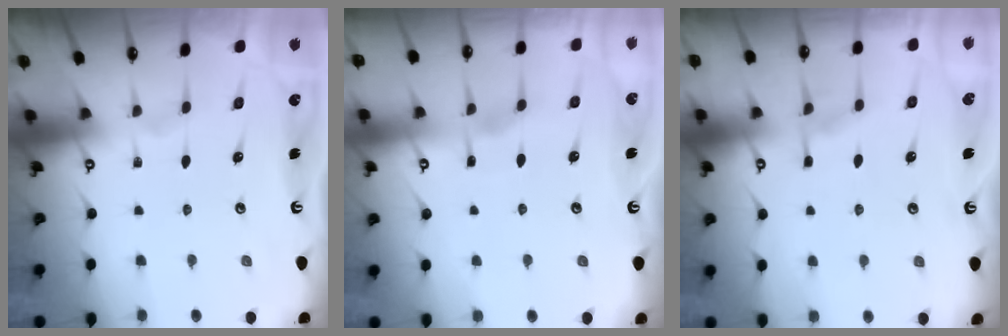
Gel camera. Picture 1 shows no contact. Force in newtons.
{"total": 2.8, "press": 2.8, "slide": 0.4}
{"total": 5.3, "press": 5.3, "slide": 0.7}